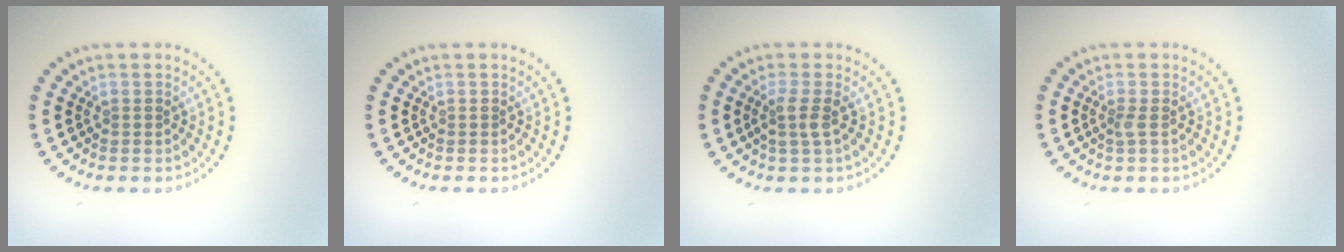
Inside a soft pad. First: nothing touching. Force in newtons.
{"total": 0.0}
{"total": 1.8, "press": 1.4, "slide": 1.1}
{"total": 0.8, "press": 0.5, "slide": 0.5}